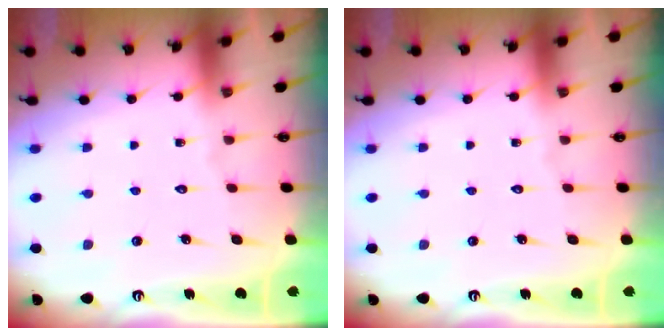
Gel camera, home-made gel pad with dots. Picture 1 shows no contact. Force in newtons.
{"total": 0.0}